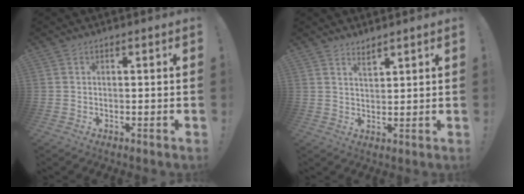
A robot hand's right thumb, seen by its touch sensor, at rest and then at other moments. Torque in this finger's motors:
{"motor_torque": [0.04, -0.06, -0.13, 0.07, -0.02]}